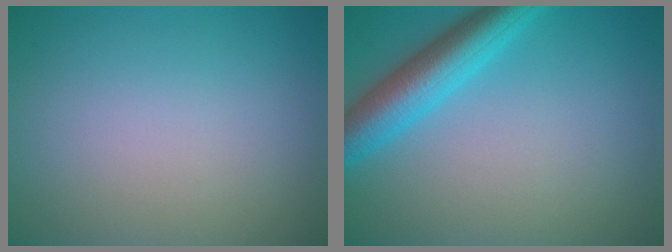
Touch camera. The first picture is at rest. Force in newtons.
{"total": 5.3, "press": 5.3, "slide": 0.4}